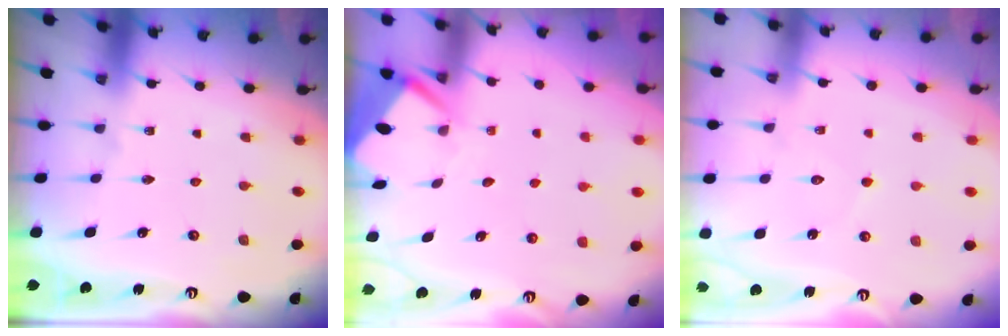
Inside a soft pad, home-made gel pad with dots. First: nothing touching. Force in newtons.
{"total": 3.8, "press": 3.8, "slide": 0.3}
{"total": 6.3, "press": 6.3, "slide": 0.7}